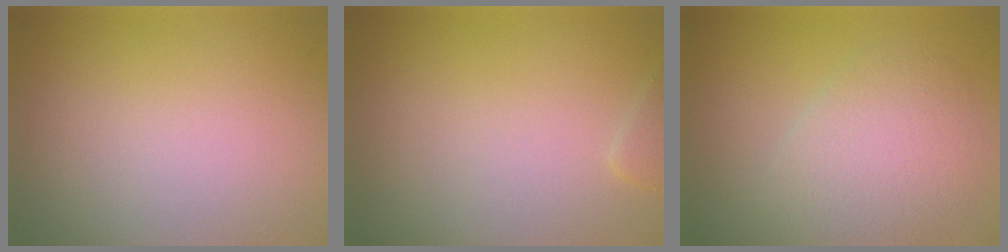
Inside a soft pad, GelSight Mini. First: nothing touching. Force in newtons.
{"total": 0.9, "press": 0.9, "slide": 0.0}
{"total": 4.0, "press": 4.0, "slide": 0.0}